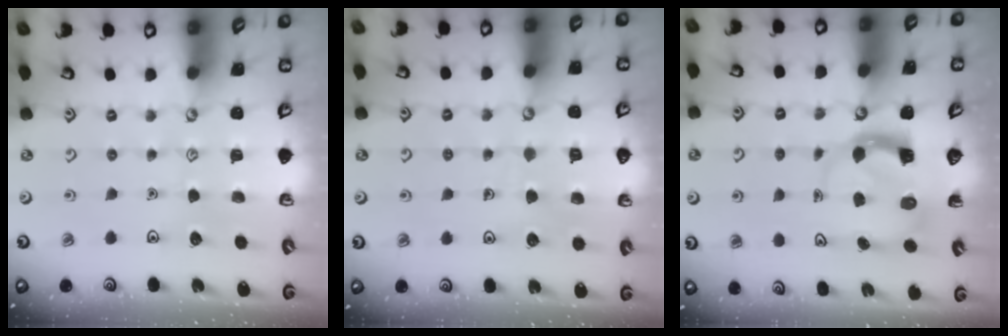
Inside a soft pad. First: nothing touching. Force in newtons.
{"total": 5.7, "press": 5.7, "slide": 0.3}
{"total": 3.7, "press": 3.7, "slide": 0.6}